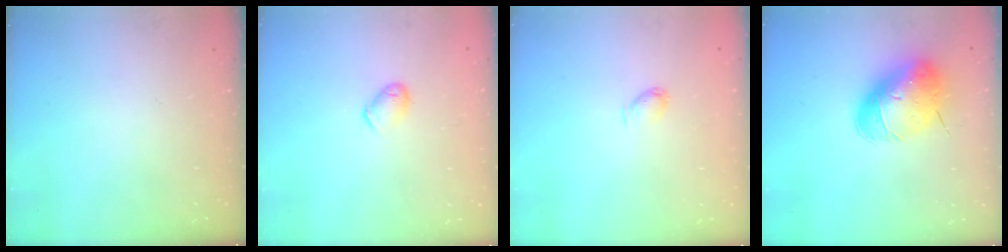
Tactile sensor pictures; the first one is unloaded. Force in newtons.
{"total": 5.6, "press": 5.5, "slide": 1.0}
{"total": 3.1, "press": 3.1, "slide": 0.6}
{"total": 10.9, "press": 10.7, "slide": 1.9}